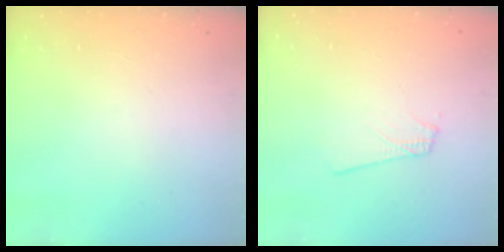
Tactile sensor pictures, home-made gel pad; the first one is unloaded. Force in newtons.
{"total": 1.8, "press": 1.8, "slide": 0.1}